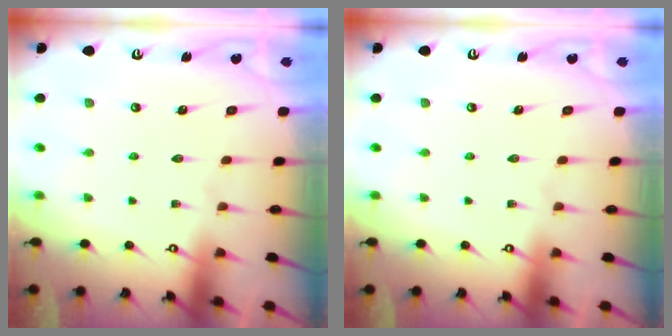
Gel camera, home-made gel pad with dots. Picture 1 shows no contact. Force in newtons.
{"total": 0.0}